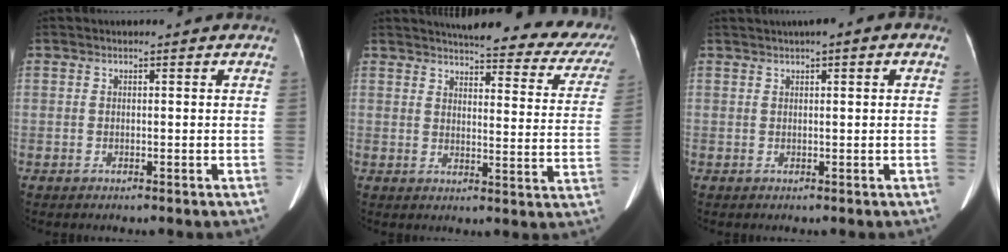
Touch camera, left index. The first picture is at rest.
{"total": 25.2, "force": [22.6, 5.2, 9.7], "torque": [-0.115, -0.057, 0.244]}
{"total": 2.2, "force": [1.1, 0.6, 1.8], "torque": [-0.031, 0.023, 0.017]}